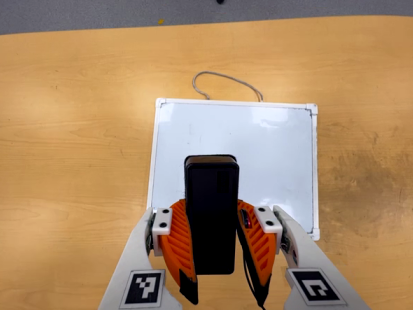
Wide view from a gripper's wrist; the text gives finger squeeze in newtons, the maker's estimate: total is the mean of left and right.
{"total": 7.1, "left": 6.0, "right": 8.1}